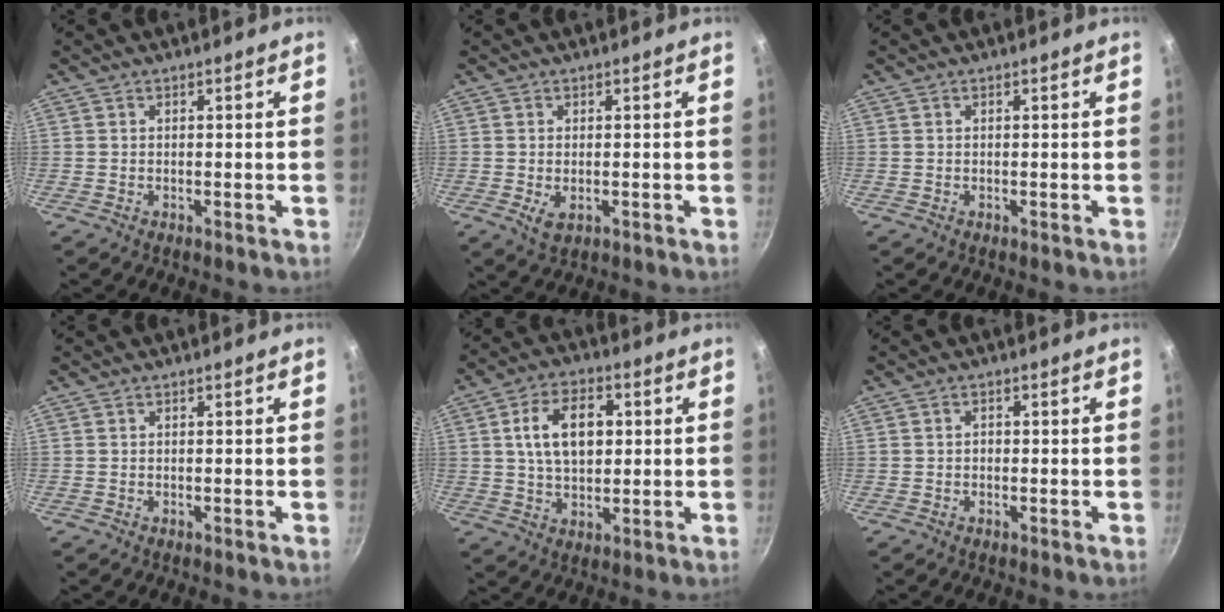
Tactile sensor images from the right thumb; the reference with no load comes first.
{"total": 3.1, "force": [-0.7, 1.8, 2.4], "torque": [-0.043, -0.009, -0.007]}
{"total": 0.0}
{"total": 0.0}
{"total": 11.6, "force": [2.2, 7.2, 8.9], "torque": [-0.134, 0.007, 0.035]}
{"total": 0.9, "force": [-0.1, 0.7, 0.6], "torque": [-0.008, 0.004, -0.003]}